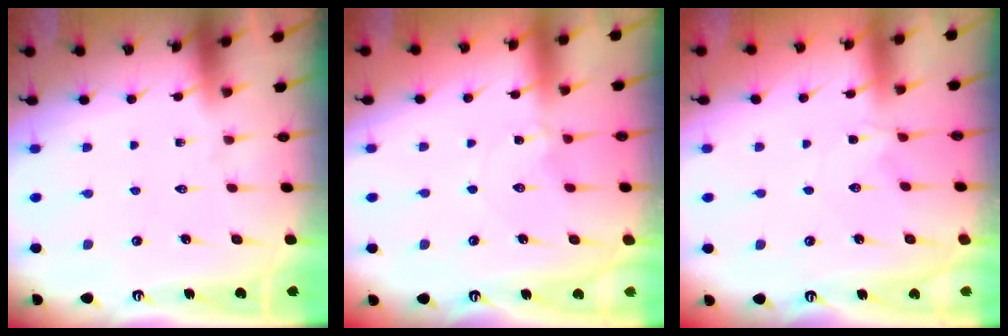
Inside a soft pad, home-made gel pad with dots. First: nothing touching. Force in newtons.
{"total": 0.0}
{"total": 1.6, "press": 1.6, "slide": 0.3}